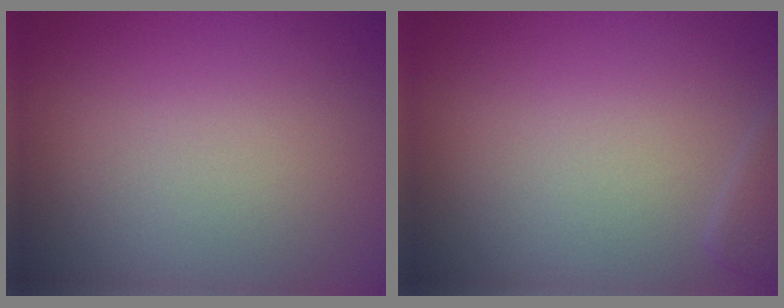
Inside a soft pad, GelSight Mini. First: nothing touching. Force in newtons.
{"total": 1.1, "press": 1.1, "slide": 0.1}